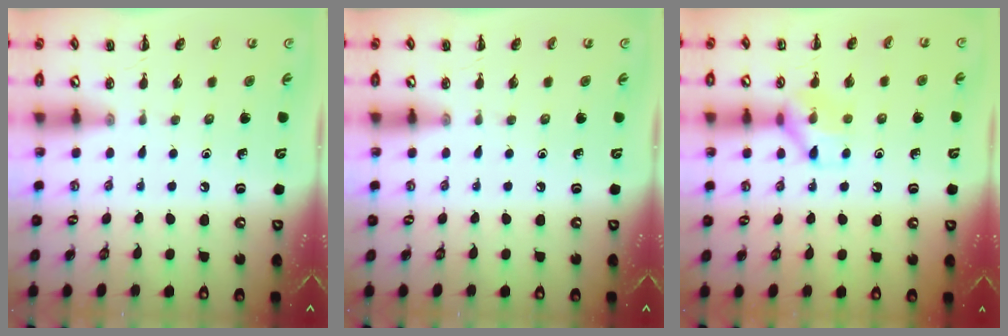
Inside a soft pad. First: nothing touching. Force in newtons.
{"total": 0.0}
{"total": 8.8, "press": 8.7, "slide": 0.6}